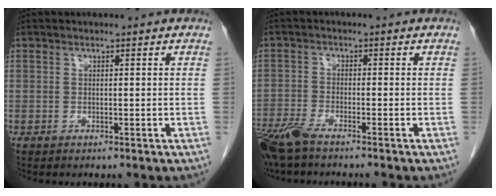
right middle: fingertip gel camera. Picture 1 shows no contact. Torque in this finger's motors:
{"motor_torque": [0.87, -0.69, 0.31, 0.07]}